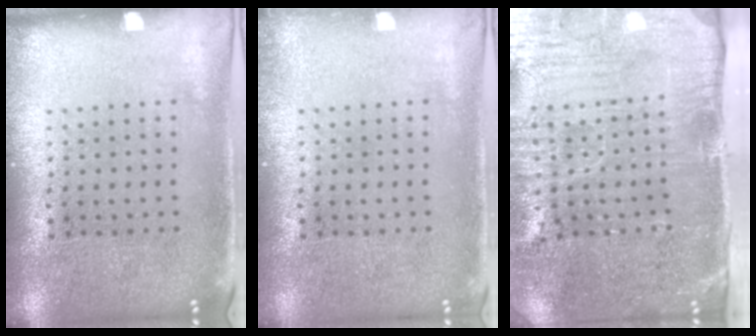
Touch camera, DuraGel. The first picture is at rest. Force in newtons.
{"total": 0.6, "press": 0.6, "slide": 0.1}
{"total": 5.1, "press": 4.3, "slide": 2.8}